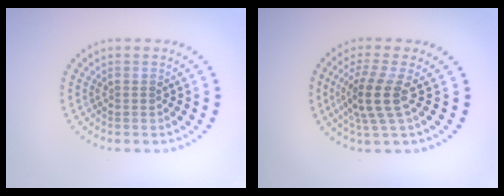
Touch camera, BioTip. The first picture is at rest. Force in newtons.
{"total": 3.8, "press": 2.9, "slide": 2.4}